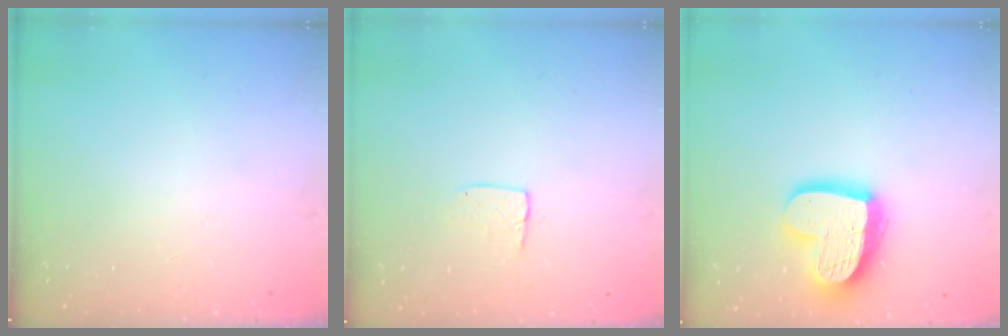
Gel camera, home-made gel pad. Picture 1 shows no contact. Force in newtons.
{"total": 5.6, "press": 5.6, "slide": 0.2}
{"total": 20.0, "press": 20.0, "slide": 1.7}